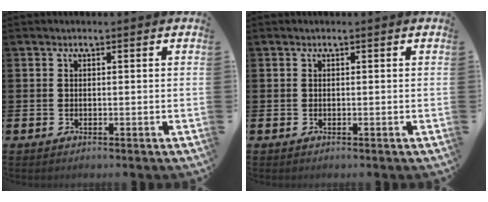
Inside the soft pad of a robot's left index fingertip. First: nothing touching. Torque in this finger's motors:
{"motor_torque": [0.00, 0.00, 0.00, 0.00]}